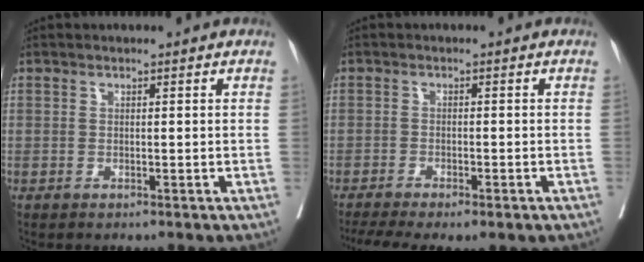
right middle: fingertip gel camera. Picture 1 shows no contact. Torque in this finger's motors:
{"motor_torque": [1.10, -1.04, 0.23, 0.10]}